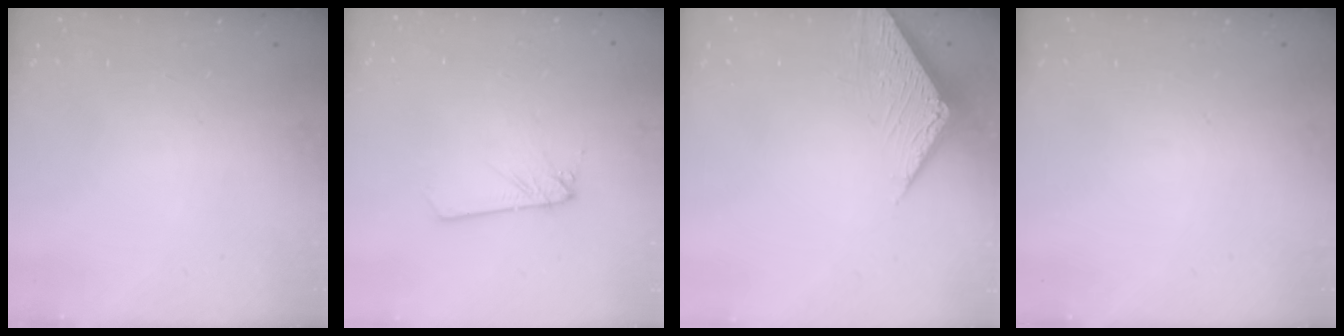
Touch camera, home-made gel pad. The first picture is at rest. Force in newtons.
{"total": 2.3, "press": 2.3, "slide": 0.1}
{"total": 4.7, "press": 4.7, "slide": 0.3}
{"total": 0.0}